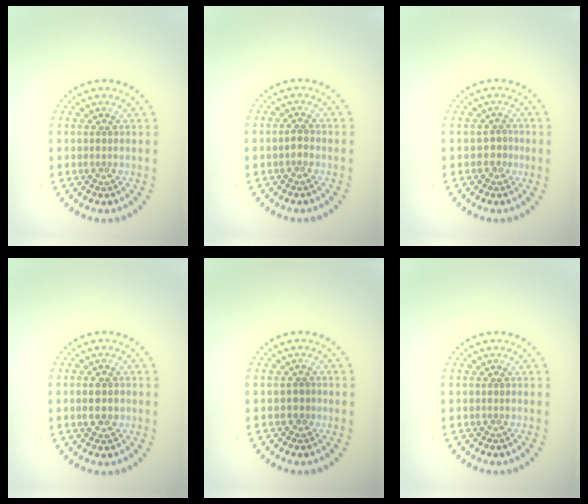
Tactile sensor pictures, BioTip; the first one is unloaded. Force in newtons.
{"total": 0.9, "press": 0.9, "slide": 0.2}
{"total": 1.1, "press": 0.8, "slide": 0.7}
{"total": 2.7, "press": 2.7, "slide": 0.1}
{"total": 1.0, "press": 0.9, "slide": 0.3}
{"total": 0.0}